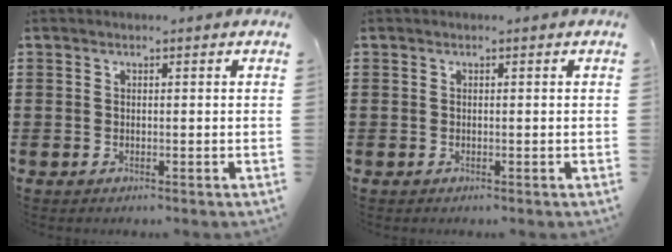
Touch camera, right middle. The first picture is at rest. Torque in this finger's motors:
{"motor_torque": [0.07, -0.05, 0.05, 0.01]}